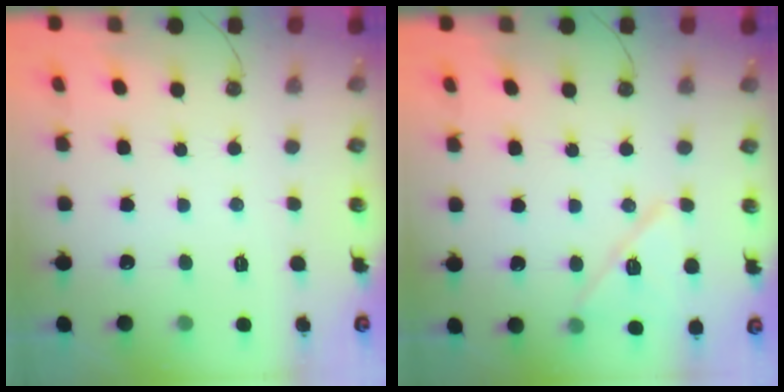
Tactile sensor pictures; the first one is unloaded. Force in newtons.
{"total": 11.7, "press": 11.6, "slide": 0.9}